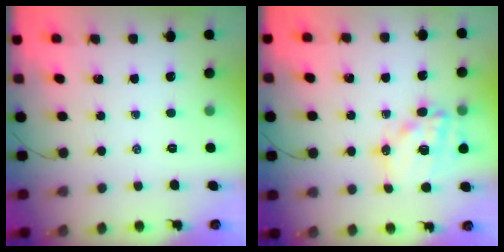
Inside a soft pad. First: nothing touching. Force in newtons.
{"total": 14.4, "press": 14.0, "slide": 3.4}